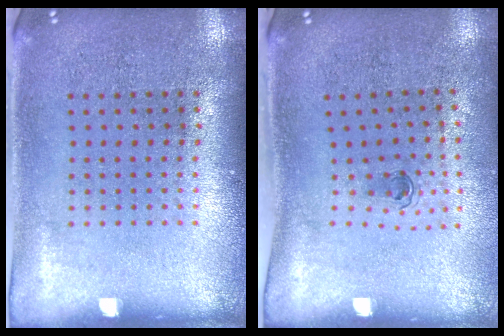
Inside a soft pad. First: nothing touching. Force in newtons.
{"total": 0.6, "press": 0.3, "slide": 0.5}